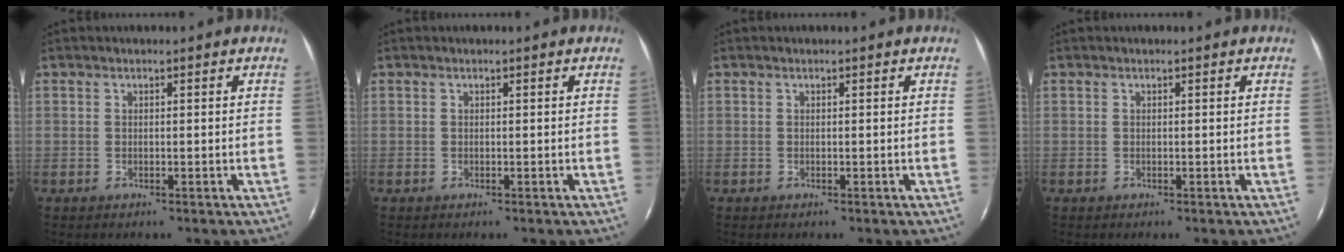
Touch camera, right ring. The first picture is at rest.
{"total": 0.0}
{"total": 0.0}
{"total": 0.0}